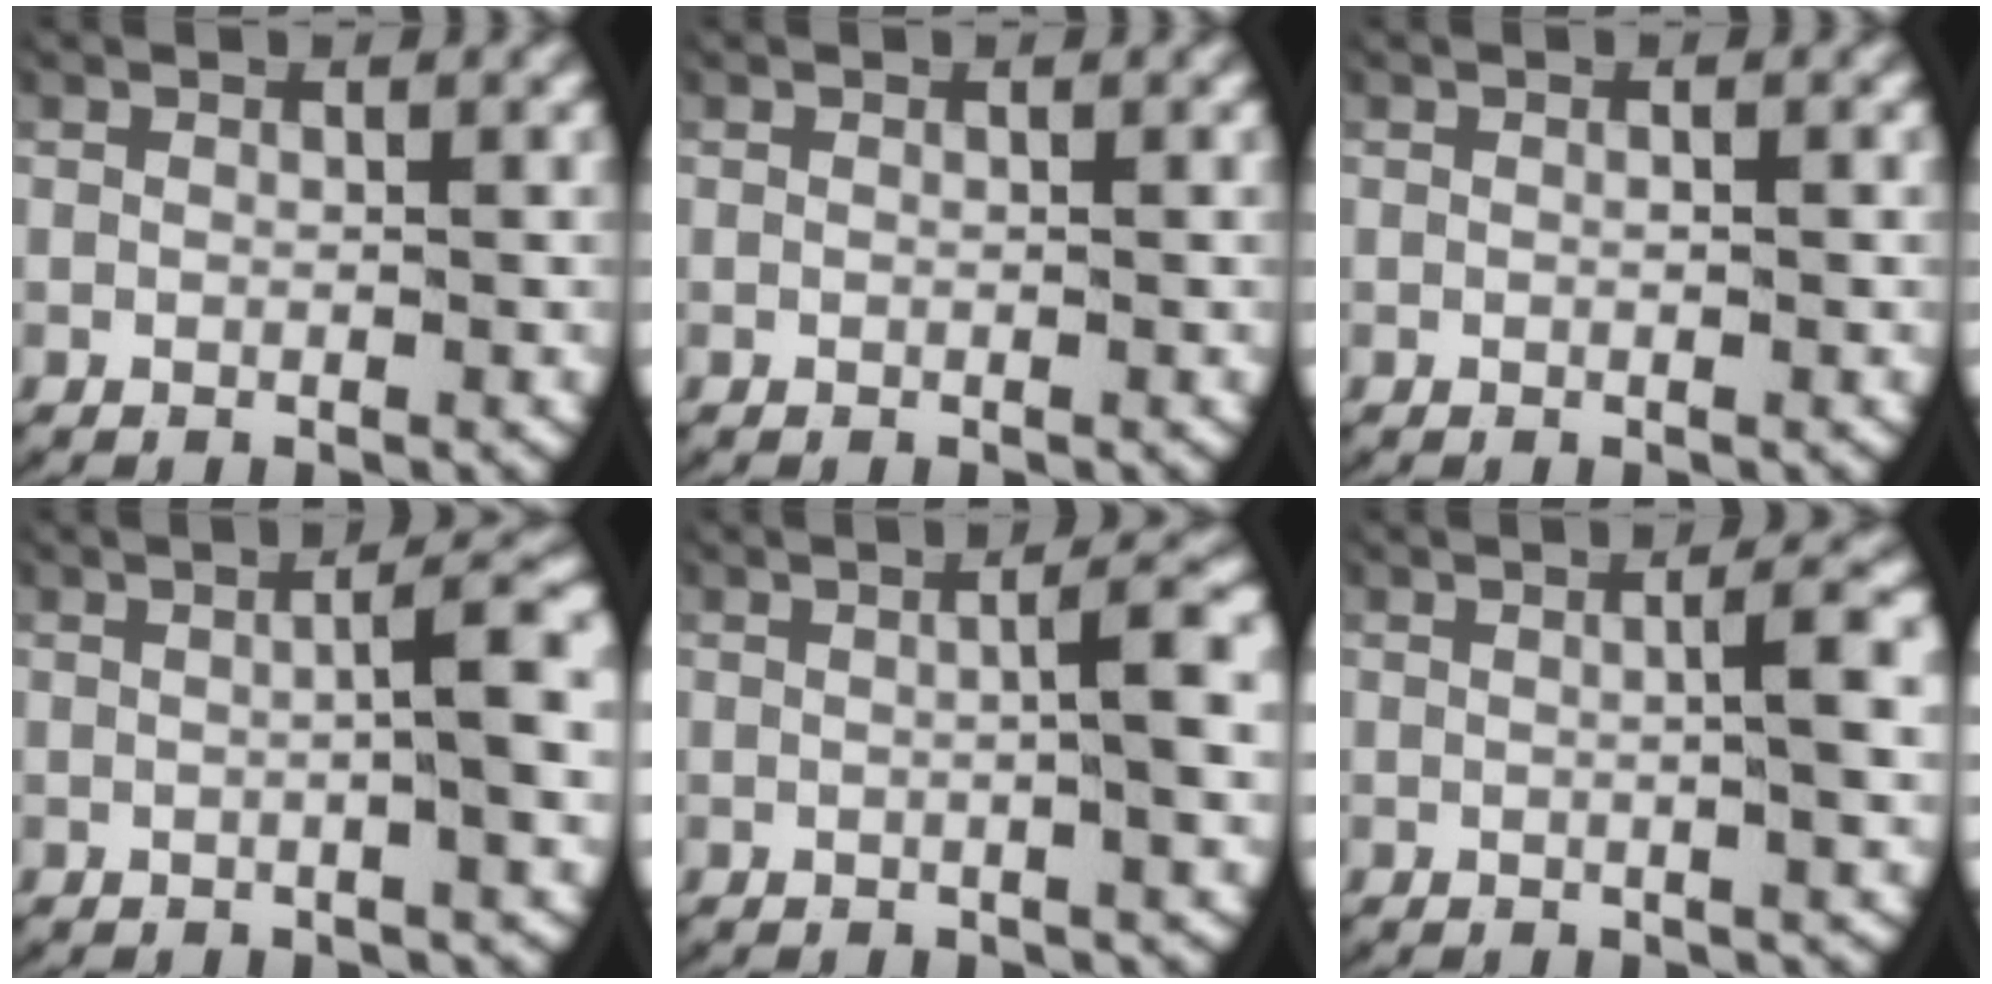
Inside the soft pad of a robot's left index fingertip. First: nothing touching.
{"total": 0.0}
{"total": 0.0}
{"total": 3.7, "force": [0.4, 0.5, 3.6], "torque": [-0.054, 0.008, 0.007]}
{"total": 3.2, "force": [0.4, 0.3, 3.2], "torque": [-0.048, 0.006, 0.007]}
{"total": 2.7, "force": [0.5, 0.1, 2.7], "torque": [-0.041, 0.004, 0.008]}